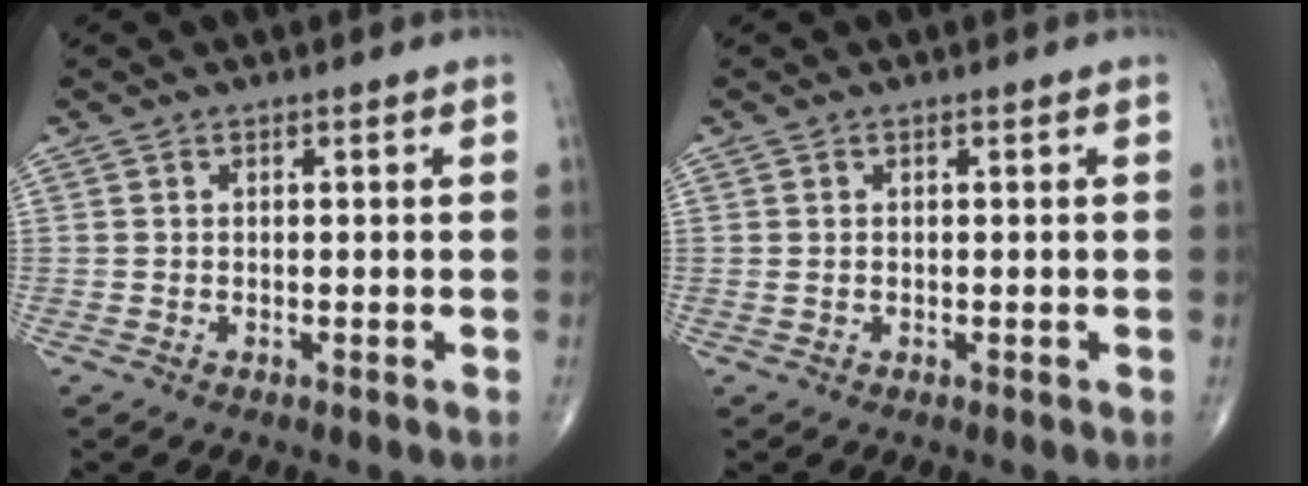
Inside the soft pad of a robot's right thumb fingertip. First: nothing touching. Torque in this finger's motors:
{"motor_torque": [-0.13, -0.02, 0.06, 0.08, -0.03]}